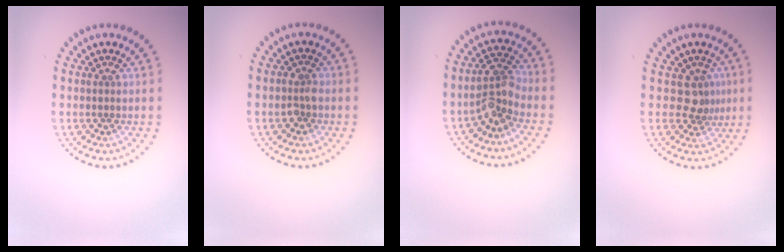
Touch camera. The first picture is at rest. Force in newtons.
{"total": 1.4, "press": 1.3, "slide": 0.4}
{"total": 2.9, "press": 2.6, "slide": 1.3}
{"total": 2.4, "press": 1.7, "slide": 1.7}